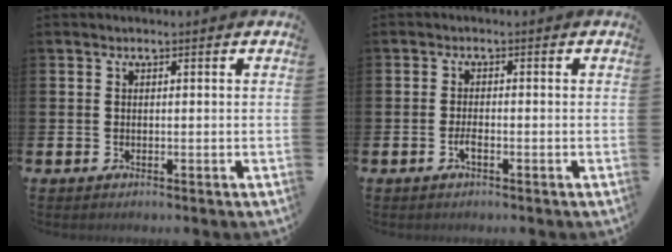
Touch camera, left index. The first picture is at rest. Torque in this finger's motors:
{"motor_torque": [0.07, 0.06, 0.02, 0.02]}